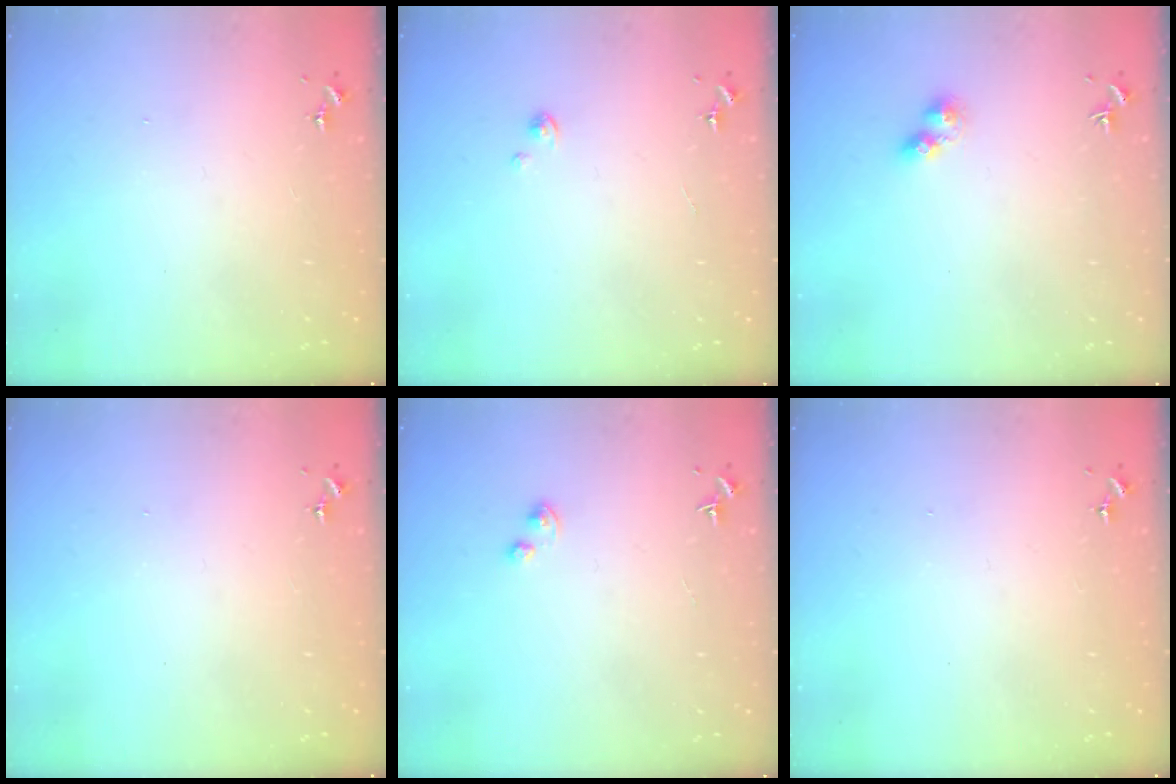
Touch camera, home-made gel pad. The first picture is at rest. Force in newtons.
{"total": 1.0, "press": 1.0, "slide": 0.1}
{"total": 5.8, "press": 5.8, "slide": 0.6}
{"total": 0.0}
{"total": 1.6, "press": 1.5, "slide": 0.3}
{"total": 1.3, "press": 0.9, "slide": 0.9}